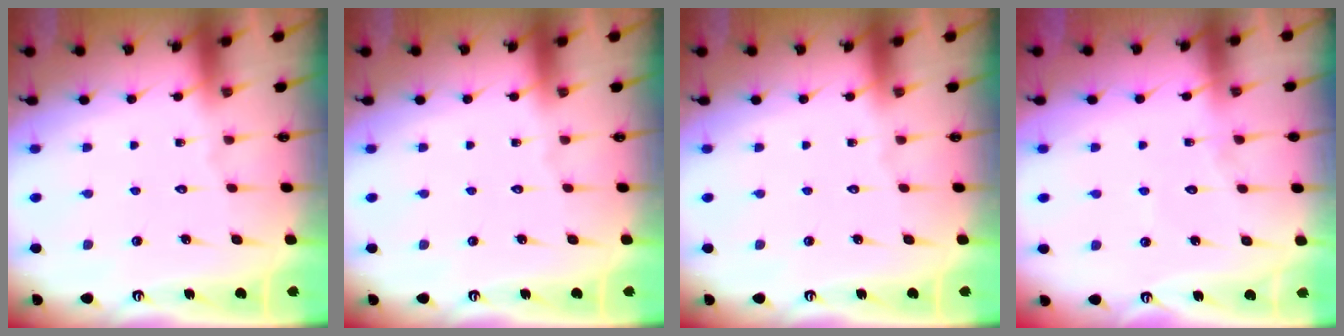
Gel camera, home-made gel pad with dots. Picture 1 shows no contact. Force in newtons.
{"total": 0.0}
{"total": 0.0}
{"total": 4.7, "press": 4.7, "slide": 0.5}